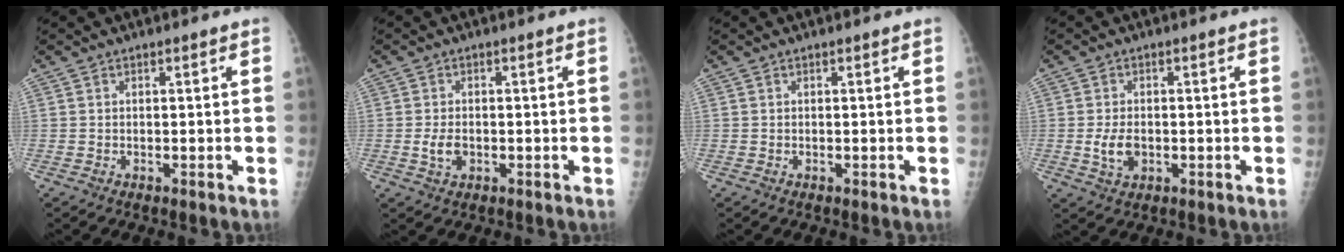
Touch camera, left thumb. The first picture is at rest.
{"total": 3.1, "force": [-0.5, 2.0, 2.3], "torque": [-0.041, -0.002, -0.006]}
{"total": 0.0}
{"total": 4.2, "force": [-0.5, 2.7, 3.2], "torque": [-0.057, -0.003, -0.005]}